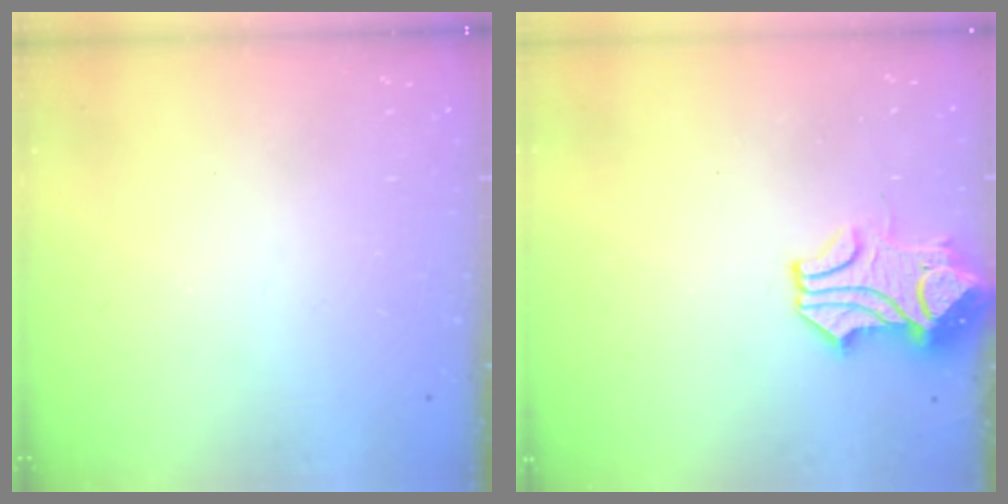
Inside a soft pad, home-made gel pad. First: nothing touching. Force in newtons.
{"total": 2.2, "press": 2.1, "slide": 0.7}